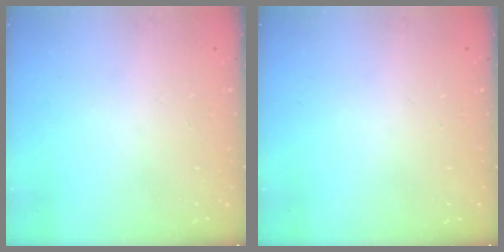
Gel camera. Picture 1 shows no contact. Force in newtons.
{"total": 0.0}